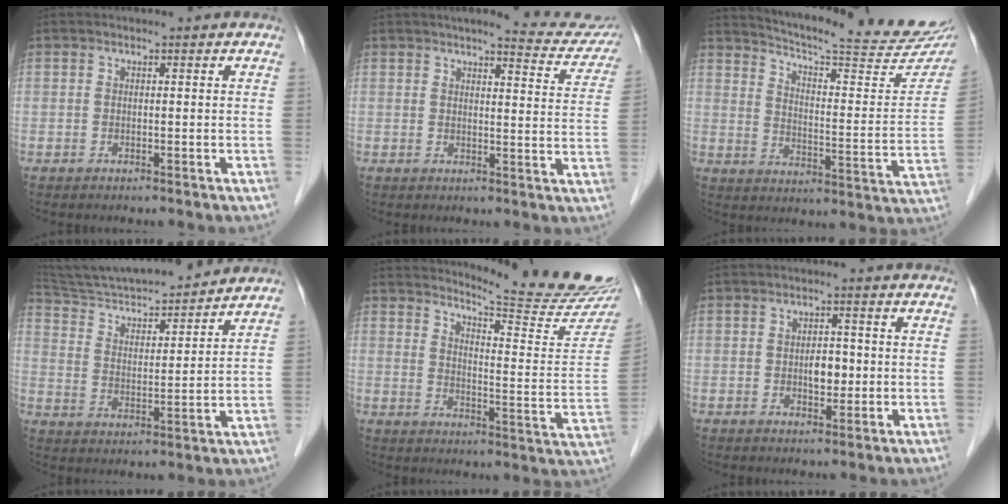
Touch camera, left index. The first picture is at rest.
{"total": 9.6, "force": [9.1, 1.0, 2.6], "torque": [-0.017, -0.029, 0.086]}
{"total": 23.2, "force": [21.3, 1.1, 9.1], "torque": [-0.133, -0.072, 0.268]}
{"total": 18.3, "force": [16.9, 1.9, 6.6], "torque": [-0.114, 0.013, 0.274]}
{"total": 17.7, "force": [17.0, -1.1, 5.0], "torque": [-0.080, -0.119, 0.207]}
{"total": 3.1, "force": [-0.6, 1.8, 2.5], "torque": [-0.039, 0.001, -0.006]}